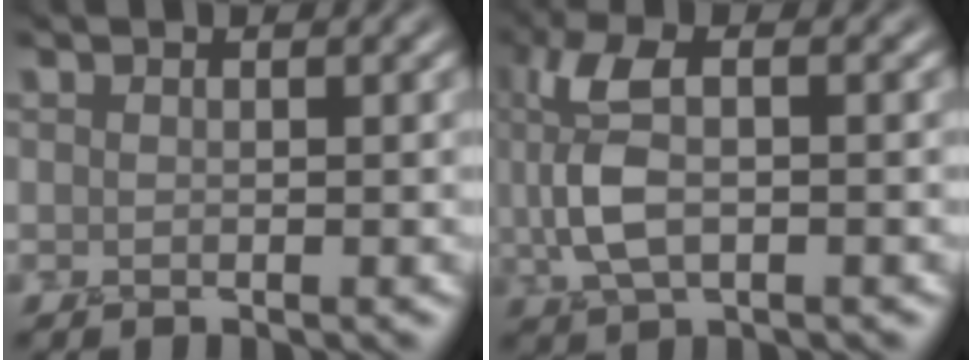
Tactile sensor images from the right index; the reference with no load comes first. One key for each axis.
{"total": 6.0, "fx": 0.8, "fy": 2.8, "fz": 5.2, "tx": -0.121, "ty": 0.006, "tz": 0.011}